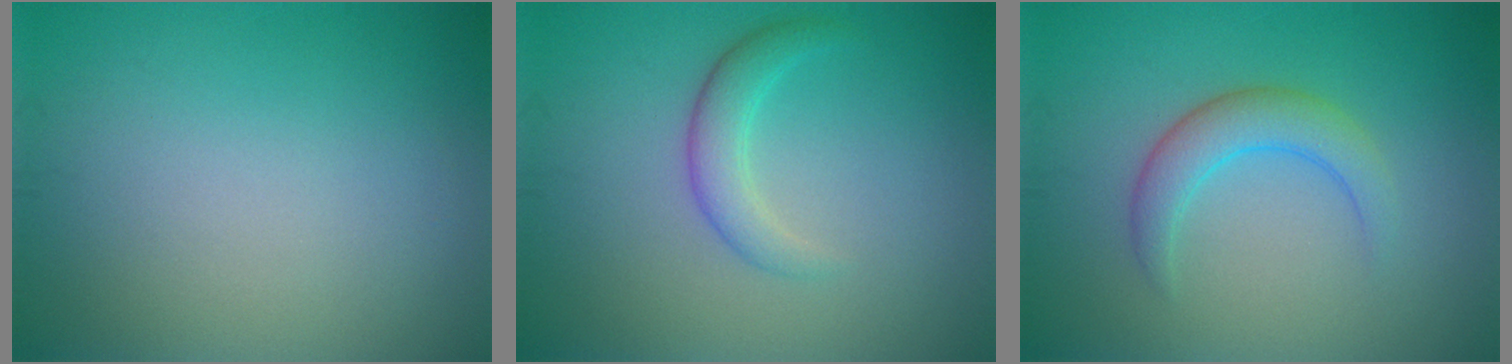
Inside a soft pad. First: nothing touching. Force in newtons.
{"total": 2.5, "press": 2.5, "slide": 0.1}
{"total": 3.2, "press": 3.2, "slide": 0.2}